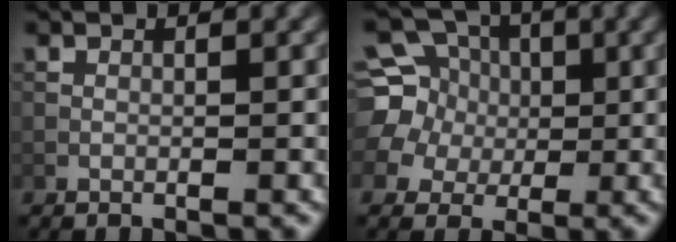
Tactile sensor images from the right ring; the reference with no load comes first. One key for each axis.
{"total": 9.4, "fx": 2.1, "fy": 8.4, "fz": 3.7, "tx": -0.103, "ty": 0.038, "tz": 0.022}